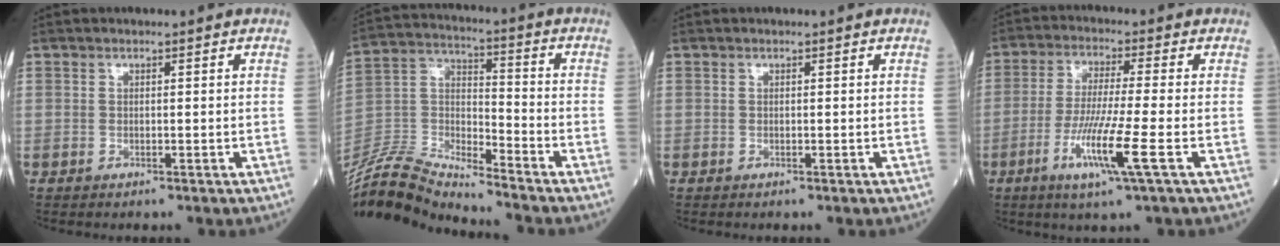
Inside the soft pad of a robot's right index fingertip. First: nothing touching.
{"total": 14.5, "force": [-14.2, 0.1, 3.1], "torque": [-0.067, 0.030, -0.279]}
{"total": 0.0}
{"total": 9.6, "force": [-3.6, -0.8, 8.9], "torque": [-0.178, -0.023, -0.071]}